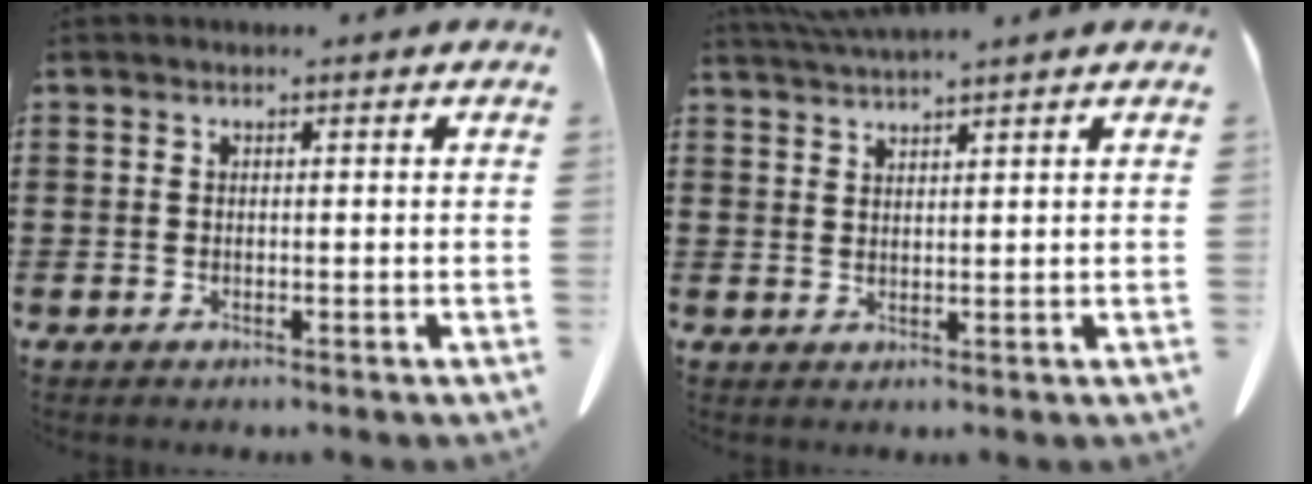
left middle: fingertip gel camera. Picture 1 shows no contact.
{"total": 2.7, "force": [2.6, -0.3, 0.5], "torque": [-0.019, -0.004, 0.050]}